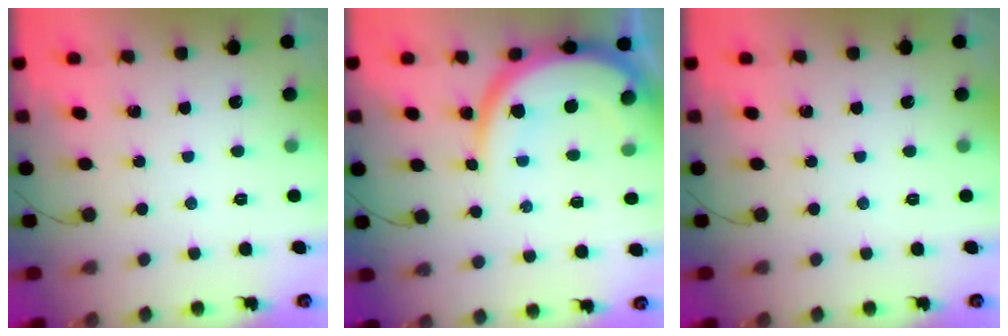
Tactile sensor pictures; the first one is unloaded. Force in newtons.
{"total": 12.9, "press": 12.8, "slide": 1.2}
{"total": 0.0}